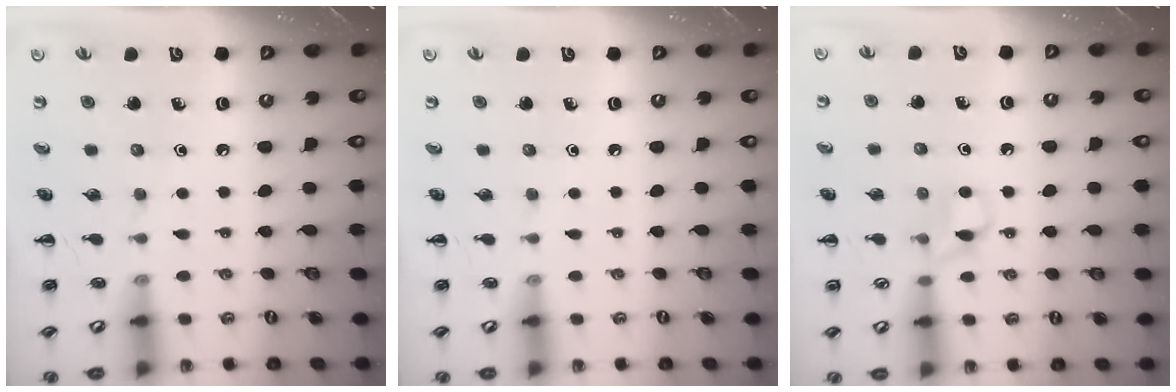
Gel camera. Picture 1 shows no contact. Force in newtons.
{"total": 0.0}
{"total": 4.3, "press": 4.0, "slide": 1.5}